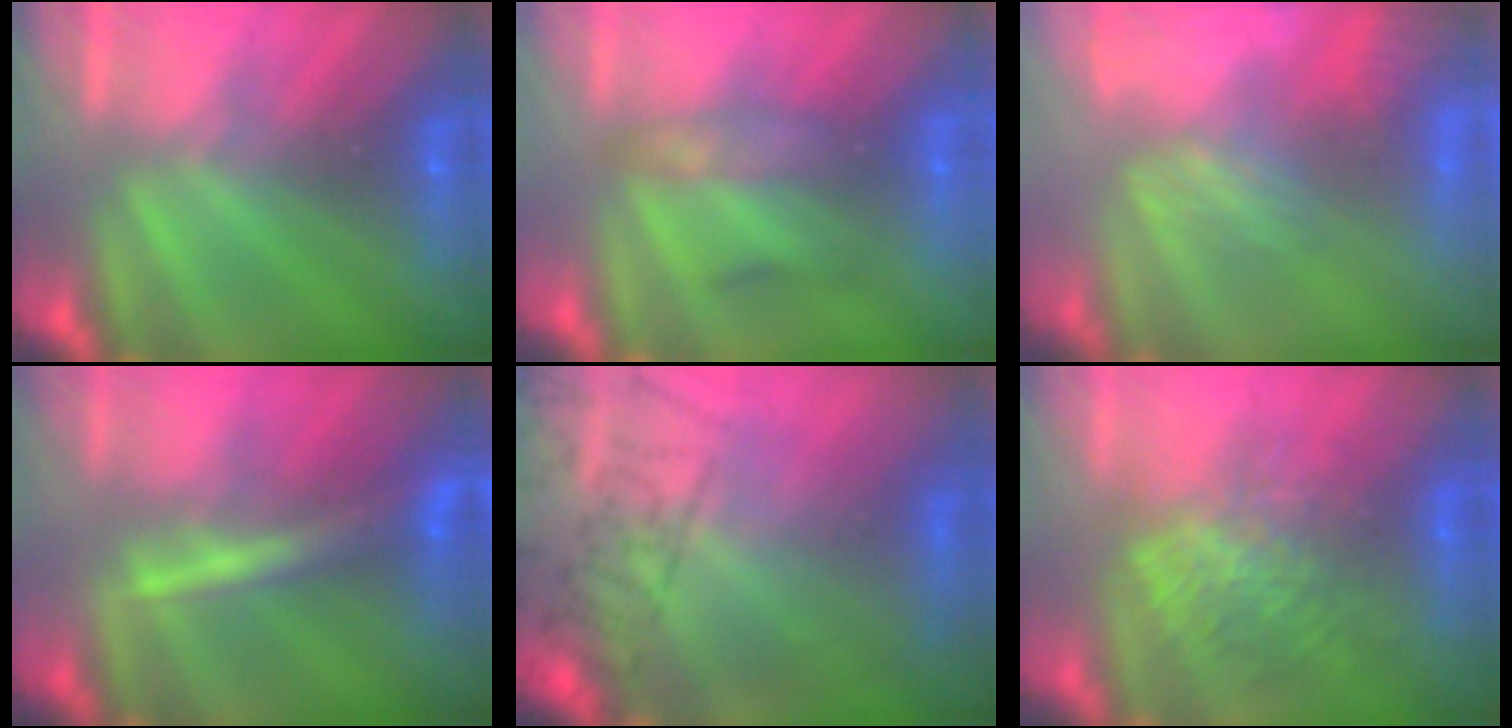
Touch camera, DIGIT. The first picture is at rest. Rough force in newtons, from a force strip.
{"total": 2.2}
{"total": 4.7}
{"total": 2.4}
{"total": 9.6}
{"total": 6.9}